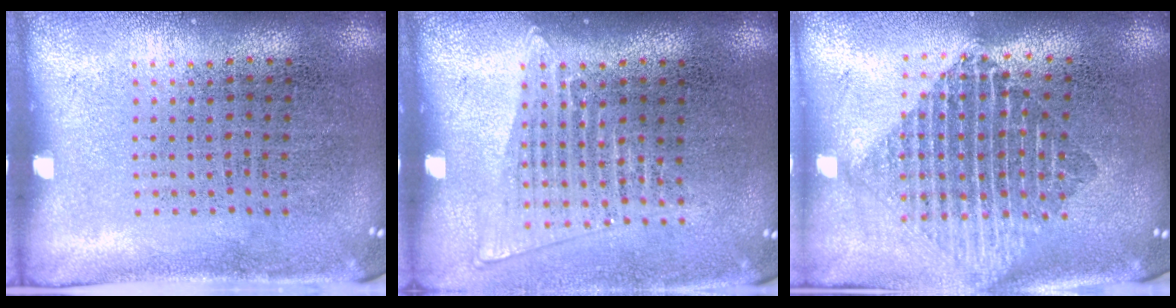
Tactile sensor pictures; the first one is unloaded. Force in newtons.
{"total": 1.4, "press": 1.3, "slide": 0.5}
{"total": 1.9, "press": 1.6, "slide": 1.0}